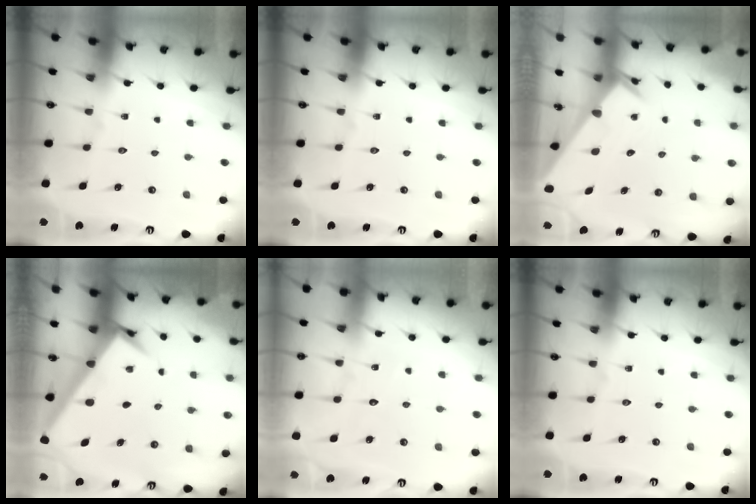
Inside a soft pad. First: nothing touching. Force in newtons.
{"total": 0.0}
{"total": 3.3, "press": 3.3, "slide": 0.4}
{"total": 4.2, "press": 4.2, "slide": 0.5}
{"total": 3.1, "press": 3.1, "slide": 0.2}
{"total": 0.0}